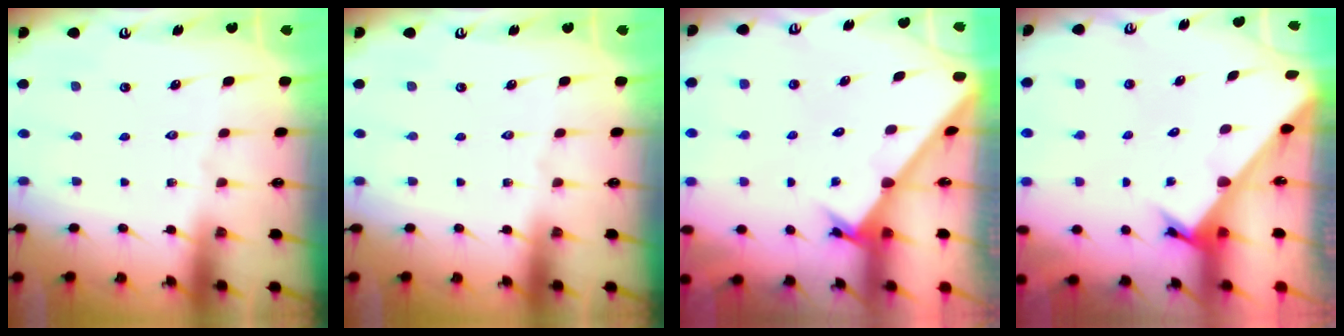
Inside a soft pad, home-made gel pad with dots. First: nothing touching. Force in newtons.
{"total": 0.0}
{"total": 1.7, "press": 1.7, "slide": 0.1}
{"total": 2.2, "press": 2.2, "slide": 0.1}